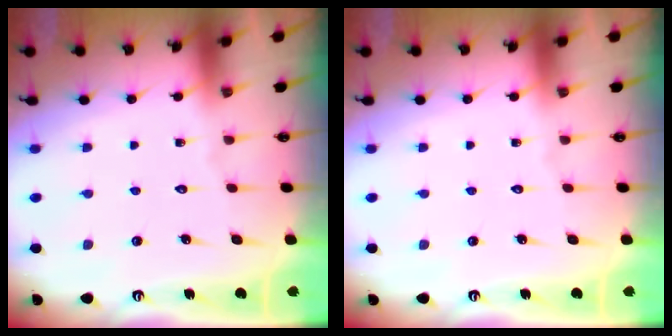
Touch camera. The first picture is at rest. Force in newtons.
{"total": 0.0}